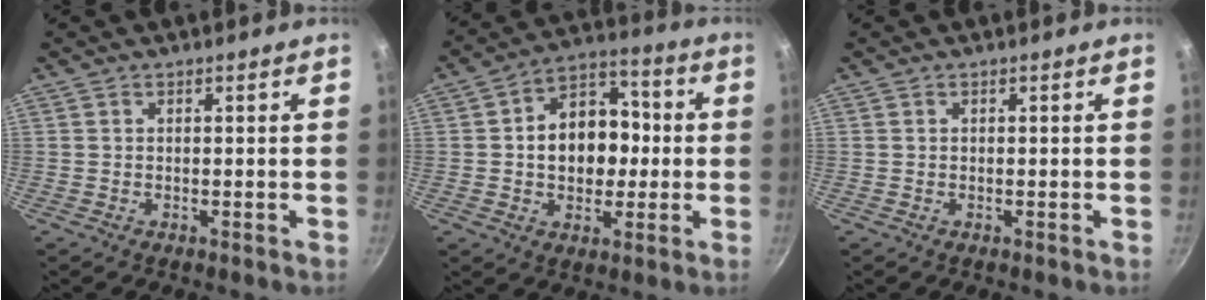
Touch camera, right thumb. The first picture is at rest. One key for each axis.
{"total": 14.1, "fx": 0.1, "fy": 10.6, "fz": 9.3, "tx": -0.097, "ty": 0.028, "tz": -0.009}
{"total": 0.0}